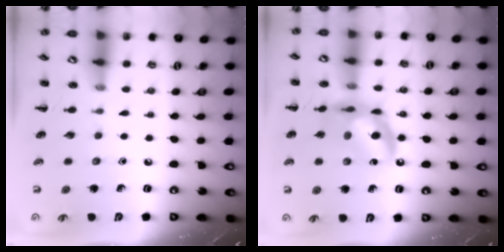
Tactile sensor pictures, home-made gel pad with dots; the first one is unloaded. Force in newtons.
{"total": 13.6, "press": 13.2, "slide": 3.0}